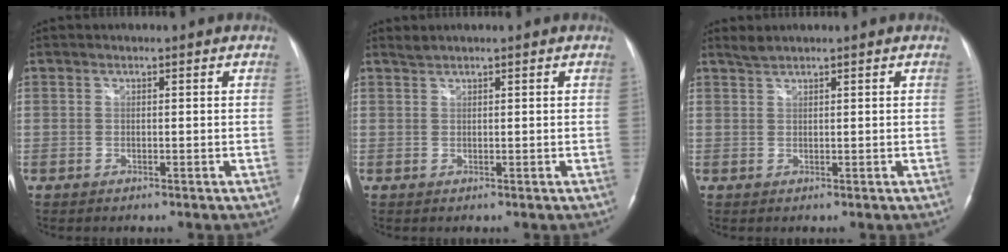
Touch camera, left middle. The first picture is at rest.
{"total": 0.8, "force": [0.8, -0.2, 0.1], "torque": [-0.008, 0.005, 0.021]}
{"total": 1.3, "force": [1.3, -0.2, 0.3], "torque": [-0.010, 0.005, 0.031]}